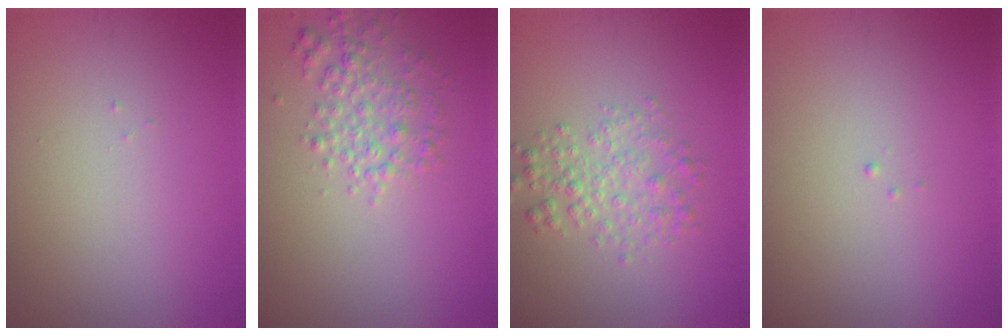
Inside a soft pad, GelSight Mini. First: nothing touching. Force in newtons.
{"total": 2.9, "press": 2.9, "slide": 0.1}
{"total": 2.8, "press": 2.8, "slide": 0.0}
{"total": 0.0}